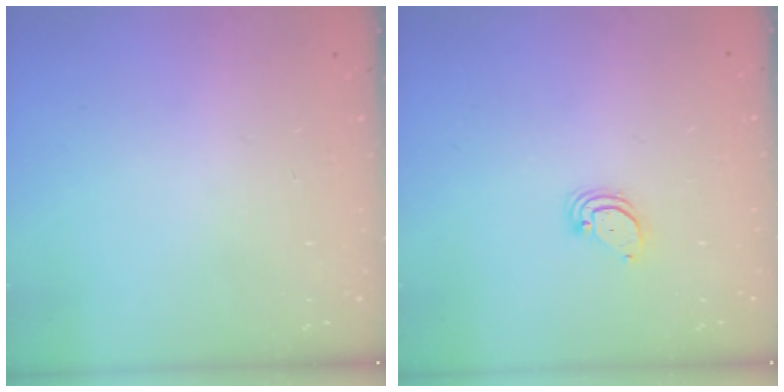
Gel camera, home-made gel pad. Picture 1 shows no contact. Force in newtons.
{"total": 2.0, "press": 2.0, "slide": 0.1}